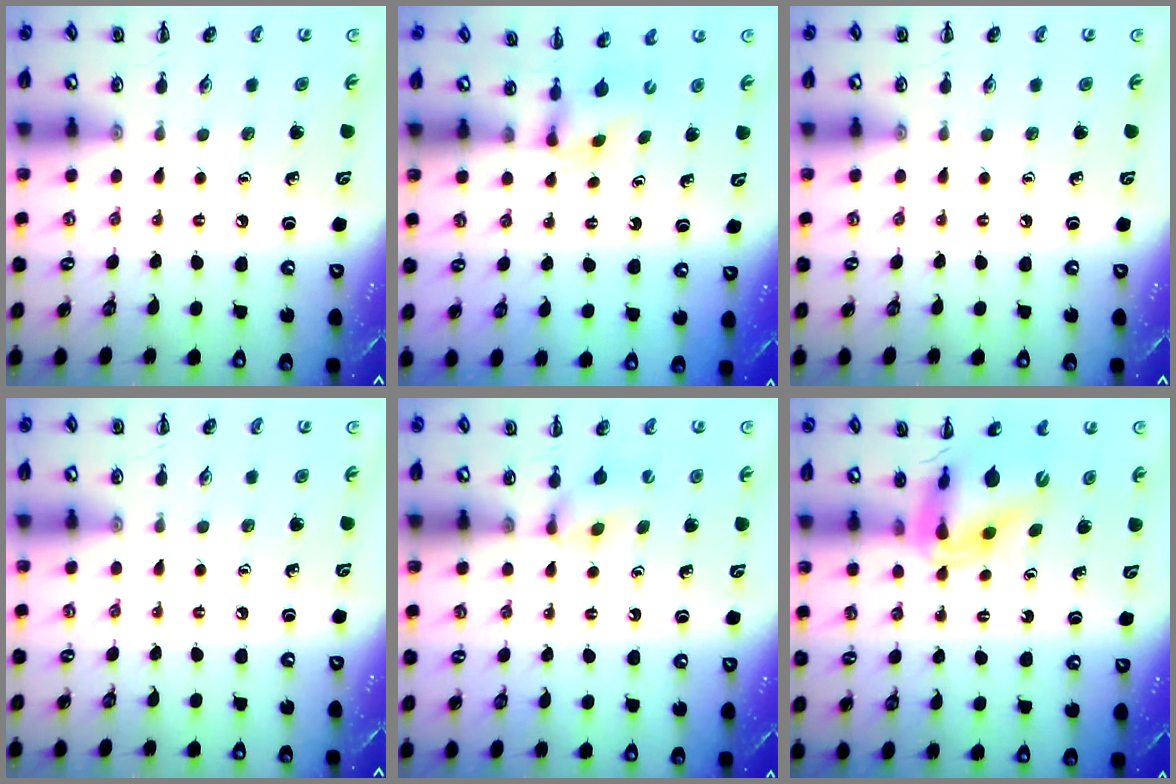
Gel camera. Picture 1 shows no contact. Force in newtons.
{"total": 2.2, "press": 1.9, "slide": 1.0}
{"total": 0.0}
{"total": 0.0}
{"total": 5.1, "press": 4.9, "slide": 1.6}
{"total": 10.2, "press": 9.6, "slide": 3.2}